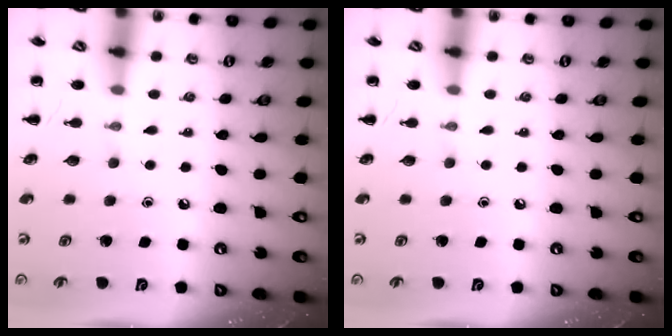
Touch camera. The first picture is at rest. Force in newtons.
{"total": 0.0}